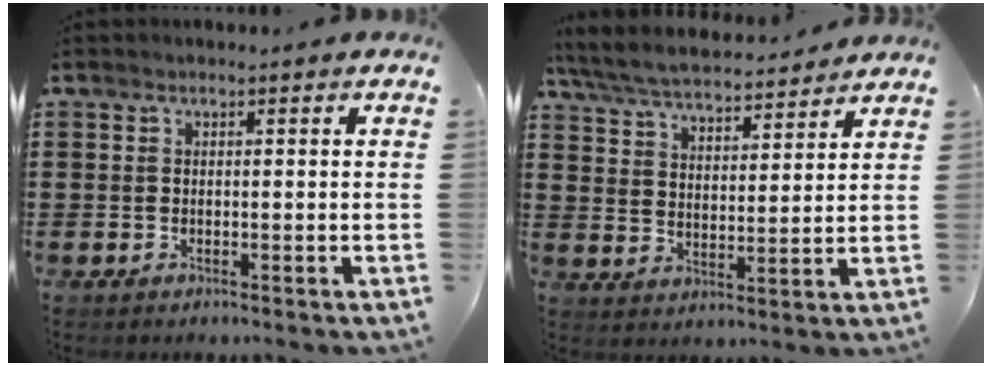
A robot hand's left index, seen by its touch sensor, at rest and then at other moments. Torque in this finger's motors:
{"motor_torque": [1.07, -1.07, 0.29, 0.15]}